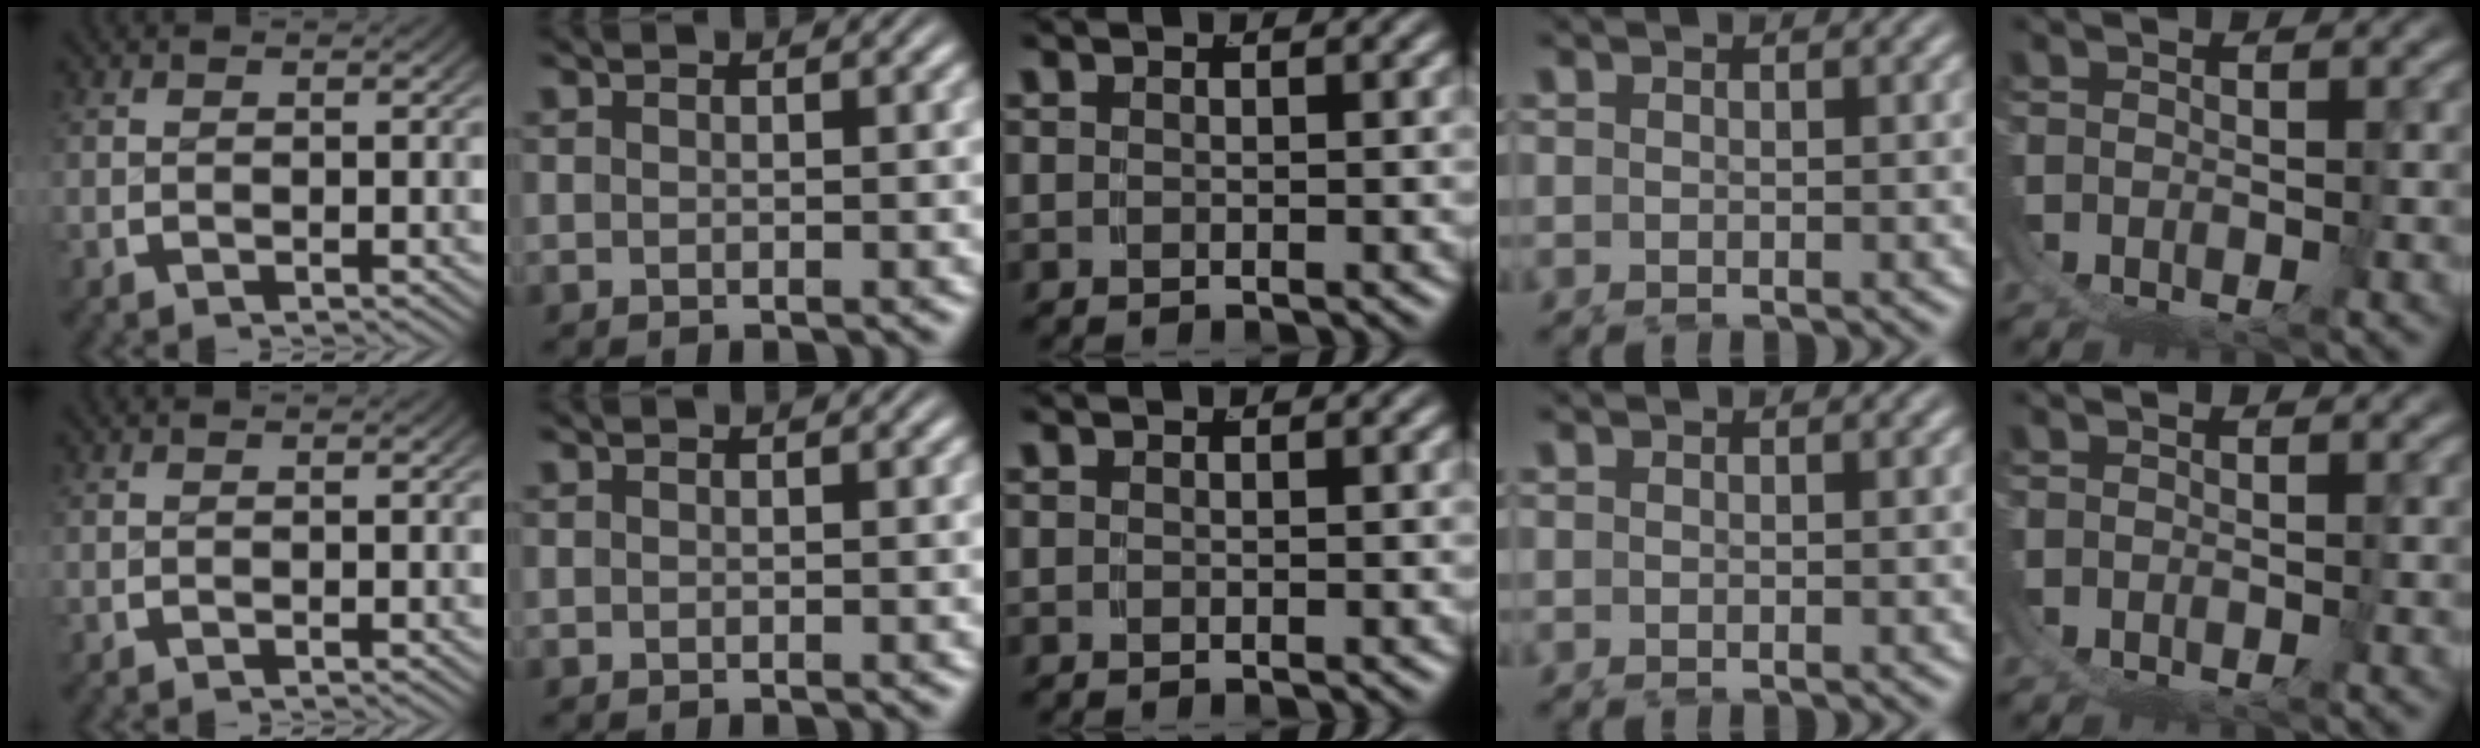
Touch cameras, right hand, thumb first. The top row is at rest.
{}